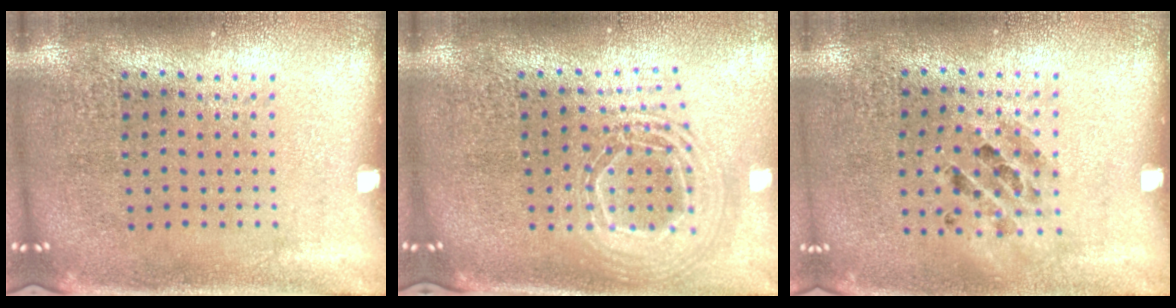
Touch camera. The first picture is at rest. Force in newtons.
{"total": 2.2, "press": 1.7, "slide": 1.5}
{"total": 0.9, "press": 0.9, "slide": 0.3}